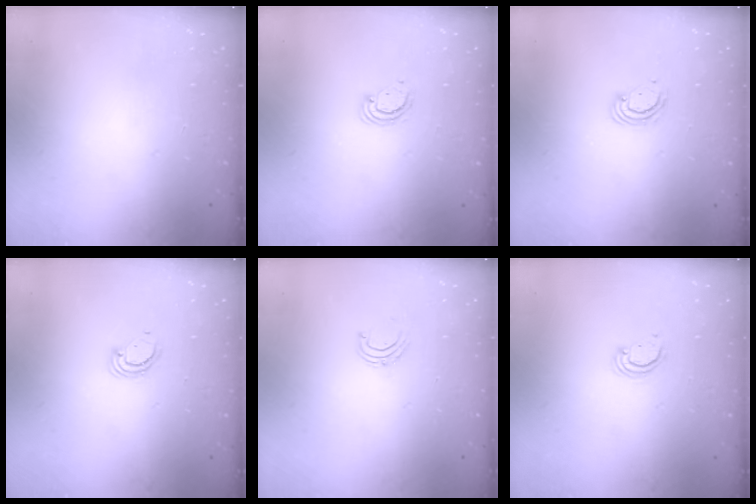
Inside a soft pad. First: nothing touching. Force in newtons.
{"total": 2.9, "press": 2.9, "slide": 0.3}
{"total": 2.8, "press": 2.8, "slide": 0.3}
{"total": 3.9, "press": 3.9, "slide": 0.3}
{"total": 4.7, "press": 4.7, "slide": 0.4}
{"total": 2.1, "press": 2.1, "slide": 0.1}